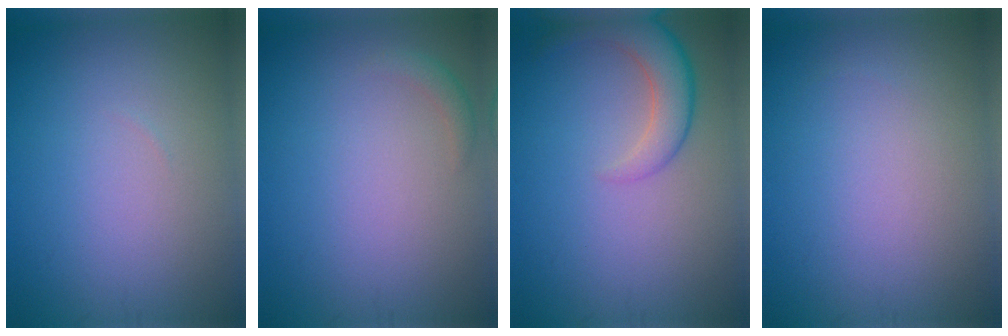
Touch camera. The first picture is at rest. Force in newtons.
{"total": 1.0, "press": 1.0, "slide": 0.0}
{"total": 4.0, "press": 4.0, "slide": 0.2}
{"total": 0.0}